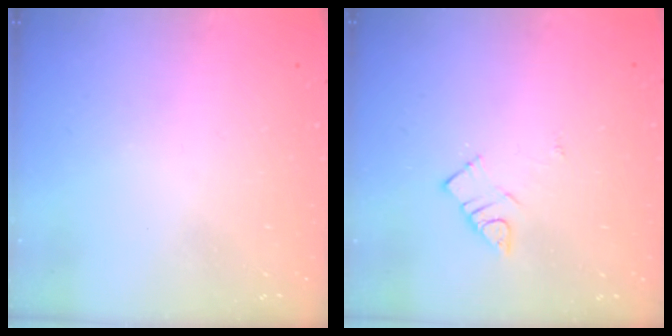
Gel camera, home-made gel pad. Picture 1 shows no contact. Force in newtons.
{"total": 4.3, "press": 4.3, "slide": 0.5}